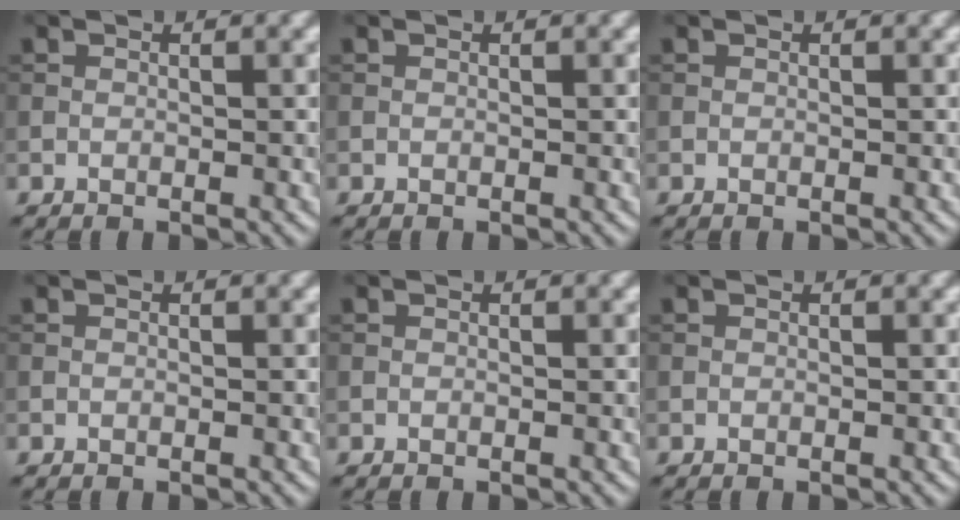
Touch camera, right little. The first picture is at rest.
{"total": 0.0}
{"total": 0.0}
{"total": 0.0}
{"total": 0.0}
{"total": 0.0}